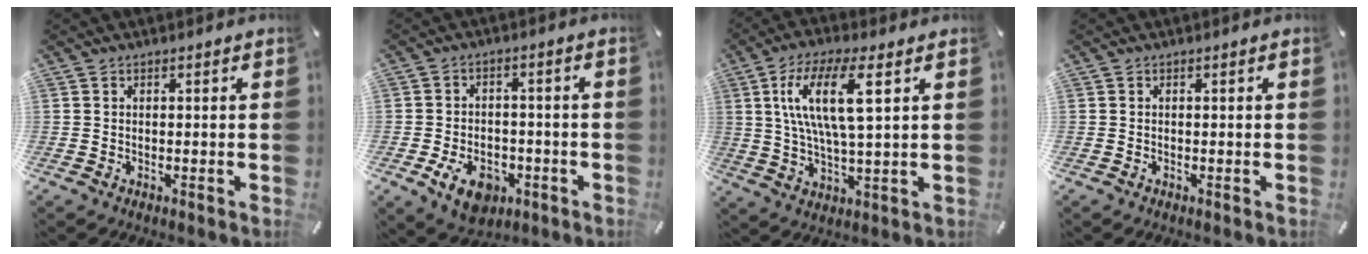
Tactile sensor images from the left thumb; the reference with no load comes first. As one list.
[{"total": 8.4, "force": [-3.7, 5.7, 5.0], "torque": [-0.082, 0.012, -0.067]}, {"total": 13.6, "force": [4.5, 4.0, 12.1], "torque": [-0.258, 0.004, 0.074]}, {"total": 0.0}]